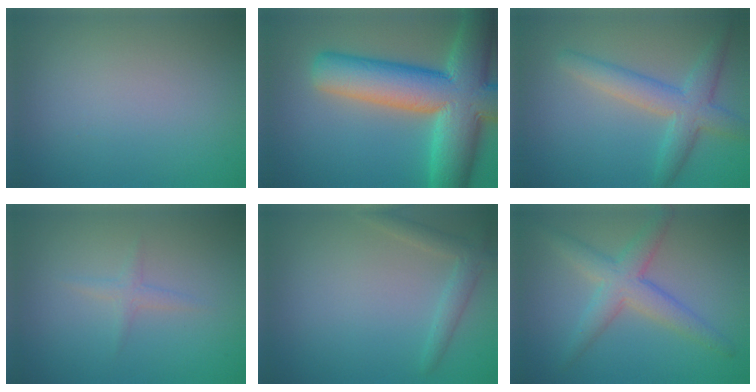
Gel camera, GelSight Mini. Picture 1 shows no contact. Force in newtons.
{"total": 13.0, "press": 13.0, "slide": 1.0}
{"total": 4.3, "press": 4.3, "slide": 0.2}
{"total": 1.1, "press": 1.1, "slide": 0.0}
{"total": 2.0, "press": 2.0, "slide": 0.1}
{"total": 4.3, "press": 4.2, "slide": 0.1}